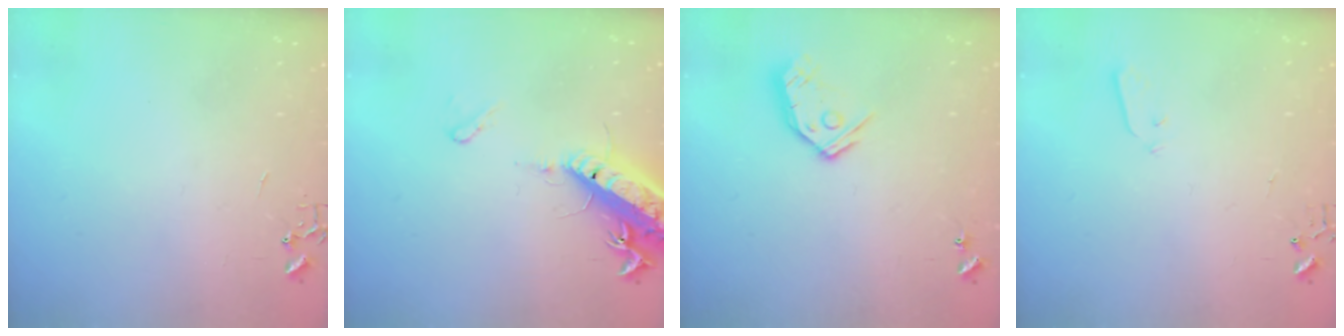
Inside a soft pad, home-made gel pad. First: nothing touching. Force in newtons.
{"total": 16.9, "press": 16.5, "slide": 3.9}
{"total": 9.9, "press": 9.9, "slide": 0.8}
{"total": 3.2, "press": 3.1, "slide": 0.8}